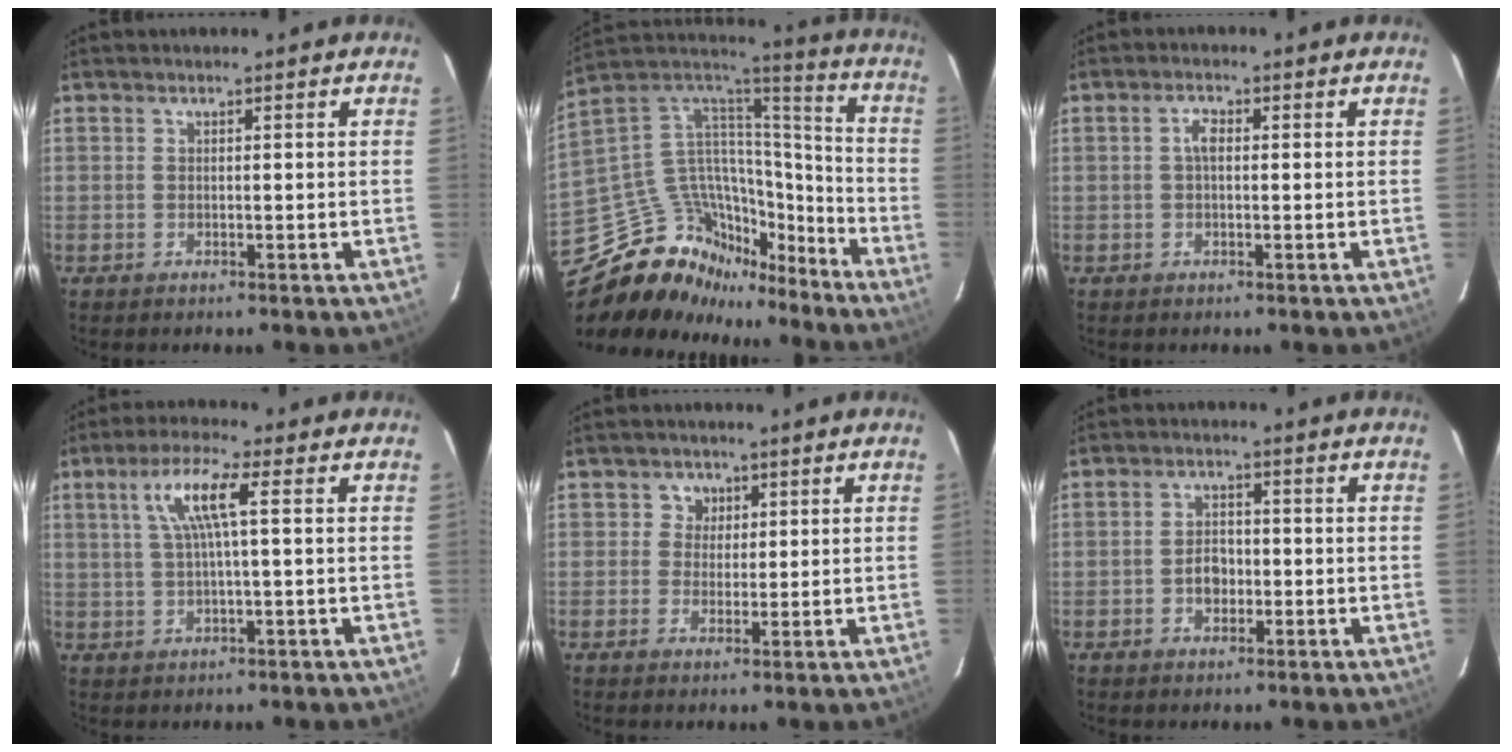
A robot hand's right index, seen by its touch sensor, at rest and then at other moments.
{"total": 25.8, "force": [-20.1, 12.7, 9.9], "torque": [-0.205, 0.036, -0.320]}
{"total": 2.1, "force": [0.1, 1.0, 1.8], "torque": [-0.037, 0.008, 0.002]}
{"total": 7.2, "force": [1.8, 0.6, 7.0], "torque": [-0.130, 0.008, 0.038]}
{"total": 3.2, "force": [0.9, 3.1, 0.0], "torque": [0.016, 0.015, 0.012]}
{"total": 3.9, "force": [-1.1, 2.9, 2.4], "torque": [-0.044, 0.008, -0.015]}